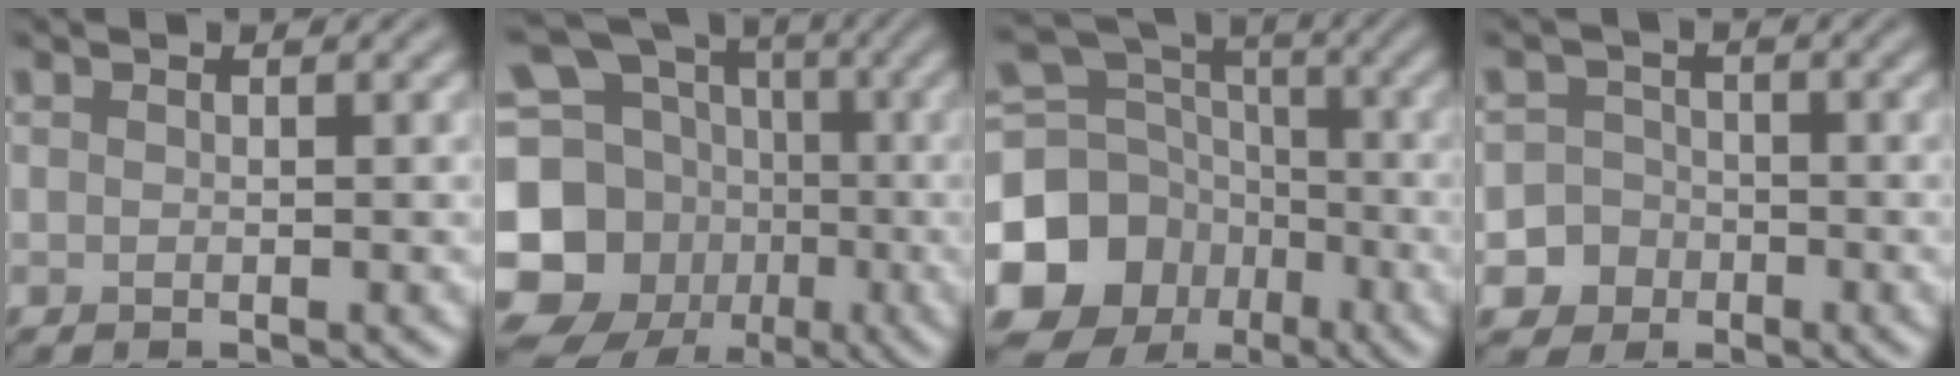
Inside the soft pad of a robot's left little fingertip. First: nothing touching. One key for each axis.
{"total": 17.1, "fx": -3.3, "fy": 15.2, "fz": 7.1, "tx": -0.177, "ty": 0.000, "tz": -0.081}
{"total": 16.6, "fx": -6.0, "fy": 14.6, "fz": 5.3, "tx": -0.145, "ty": -0.017, "tz": -0.119}
{"total": 4.7, "fx": -2.4, "fy": 4.0, "fz": 0.2, "tx": 0.028, "ty": -0.002, "tz": -0.053}